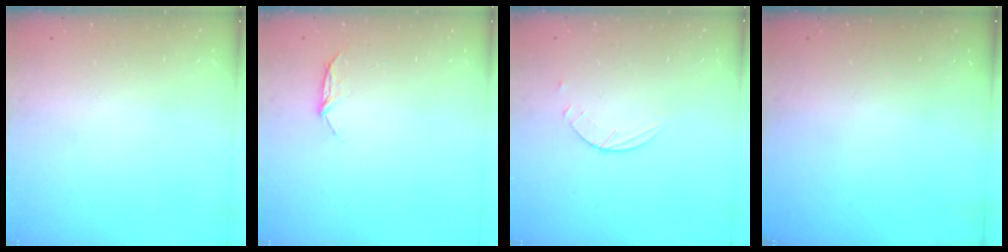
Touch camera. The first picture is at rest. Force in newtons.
{"total": 5.9, "press": 5.8, "slide": 0.7}
{"total": 2.5, "press": 2.4, "slide": 0.3}
{"total": 0.0}